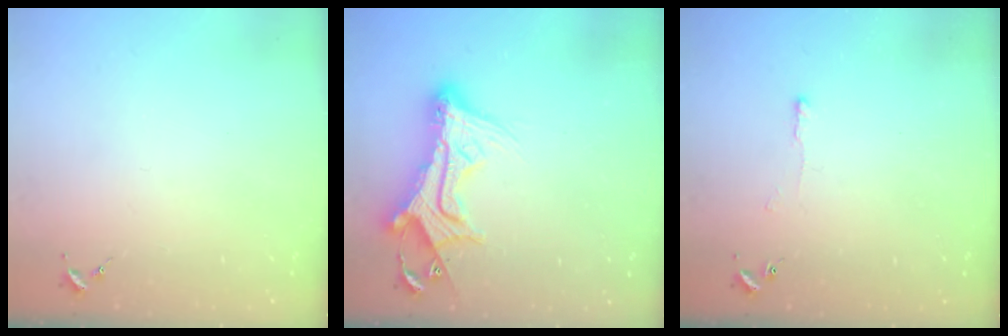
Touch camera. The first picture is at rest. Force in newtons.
{"total": 15.5, "press": 15.4, "slide": 1.5}
{"total": 3.2, "press": 3.1, "slide": 0.6}